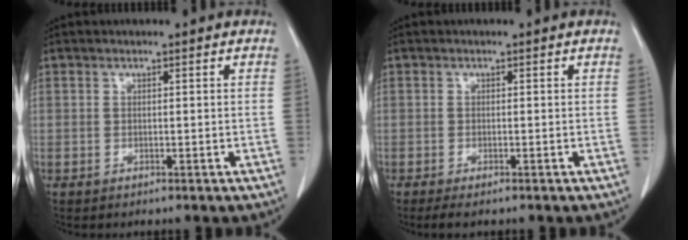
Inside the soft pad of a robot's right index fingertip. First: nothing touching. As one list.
[{"total": 2.4, "force": [-1.8, 0.4, 1.5], "torque": [-0.022, -0.007, -0.025]}]